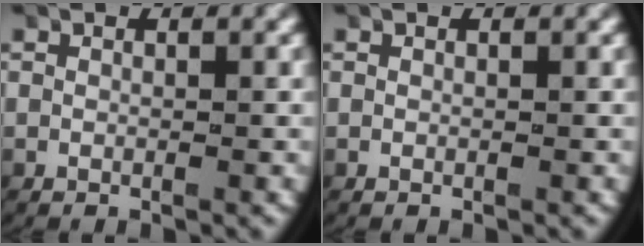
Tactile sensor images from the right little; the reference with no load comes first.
{"total": 0.0}